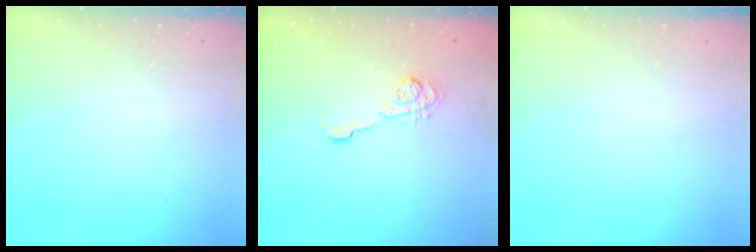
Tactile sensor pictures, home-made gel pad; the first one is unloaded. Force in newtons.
{"total": 6.1, "press": 6.1, "slide": 0.7}
{"total": 0.0}